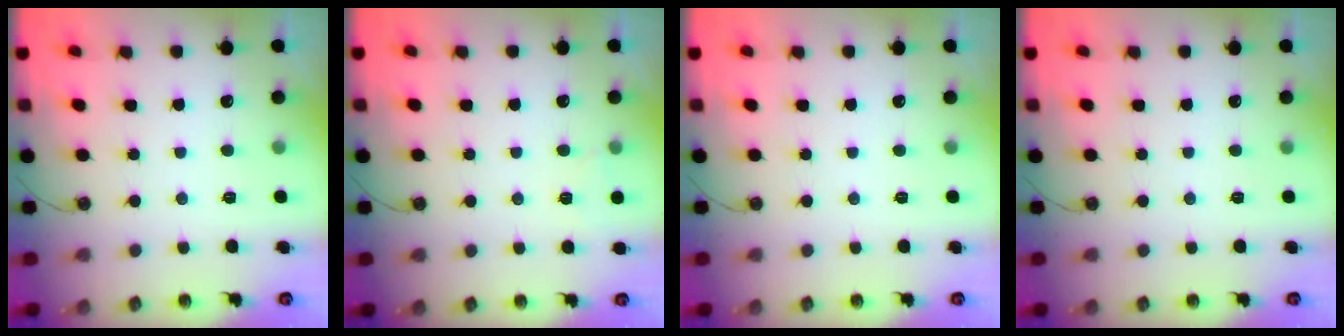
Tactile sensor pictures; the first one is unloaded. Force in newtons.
{"total": 4.7, "press": 2.5, "slide": 4.0}
{"total": 0.0}
{"total": 0.0}